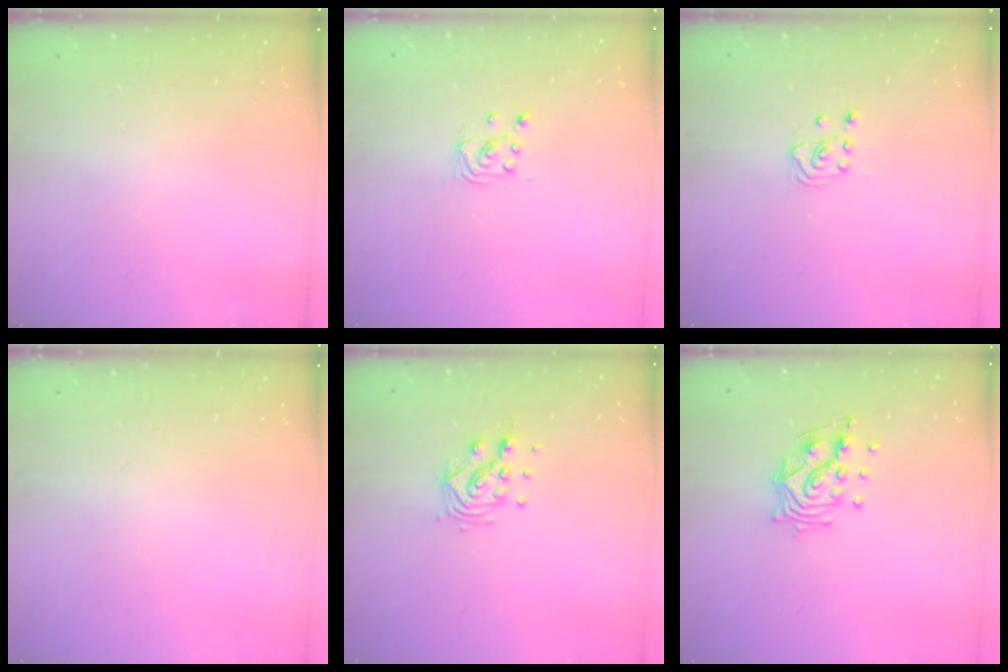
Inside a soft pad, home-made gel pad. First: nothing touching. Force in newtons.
{"total": 2.5, "press": 2.5, "slide": 0.2}
{"total": 3.0, "press": 2.6, "slide": 1.5}
{"total": 0.0}
{"total": 8.4, "press": 8.4, "slide": 0.3}
{"total": 11.5, "press": 11.5, "slide": 0.8}